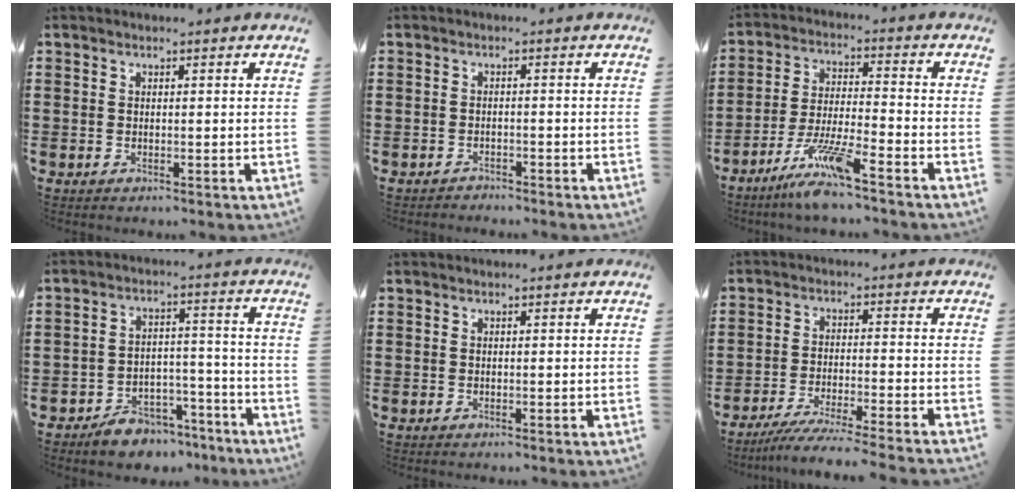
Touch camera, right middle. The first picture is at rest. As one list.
[{"total": 1.3, "force": [-1.3, 0.2, 0.1], "torque": [-0.006, 0.000, -0.027]}, {"total": 8.5, "force": [-6.8, 0.2, 5.2], "torque": [-0.113, -0.014, -0.133]}, {"total": 6.0, "force": [-5.5, 2.0, 1.4], "torque": [-0.024, 0.020, -0.106]}, {"total": 0.0}, {"total": 5.3, "force": [-4.8, -0.5, 2.1], "torque": [-0.041, -0.016, -0.094]}]